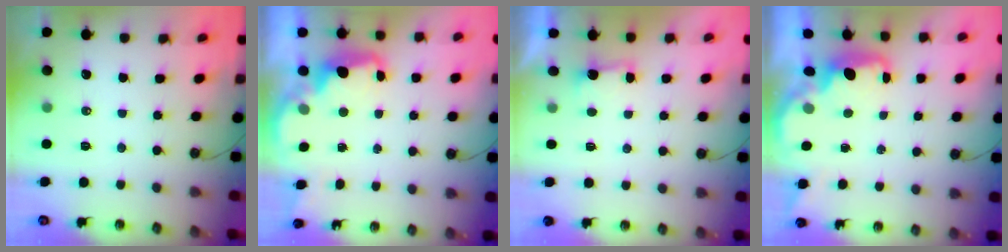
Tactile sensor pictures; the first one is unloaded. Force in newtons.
{"total": 2.1, "press": 2.0, "slide": 0.6}
{"total": 1.6, "press": 1.4, "slide": 0.7}
{"total": 1.6, "press": 1.4, "slide": 0.7}